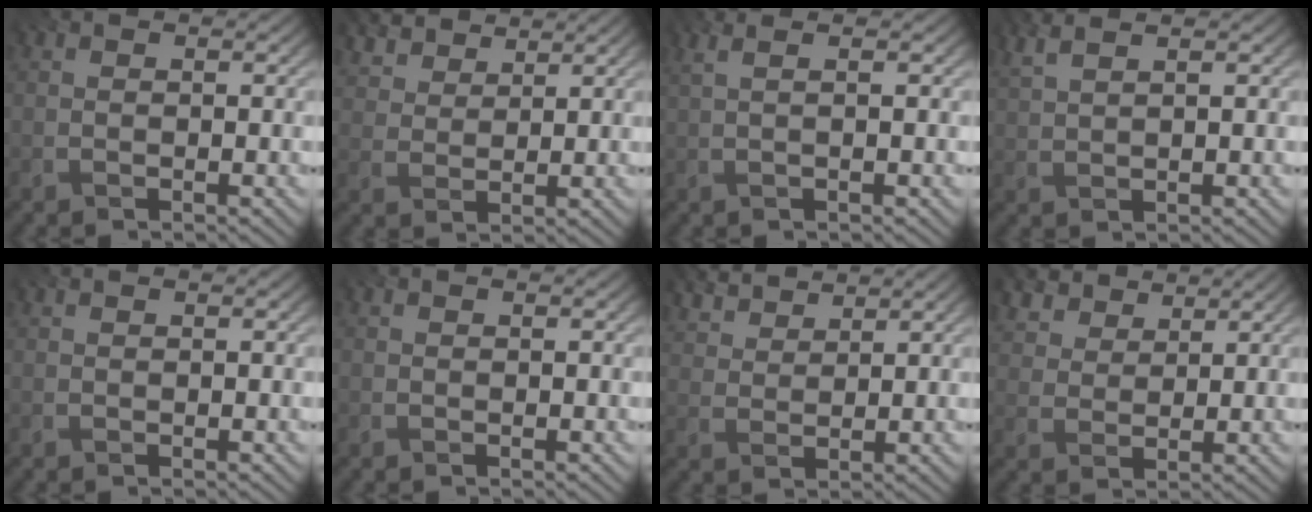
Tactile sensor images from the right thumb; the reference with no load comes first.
{"total": 4.8, "force": [4.1, 1.9, 1.8], "torque": [-0.052, 0.004, 0.082]}
{"total": 2.6, "force": [1.1, 0.6, 2.3], "torque": [-0.014, 0.019, -0.017]}
{"total": 3.7, "force": [2.7, 0.7, 2.4], "torque": [-0.040, 0.016, 0.028]}
{"total": 0.0}
{"total": 0.0}
{"total": 4.8, "force": [4.3, 1.3, 1.7], "torque": [-0.047, 0.000, 0.089]}
{"total": 5.4, "force": [4.2, 2.6, 2.3], "torque": [-0.063, 0.008, 0.076]}